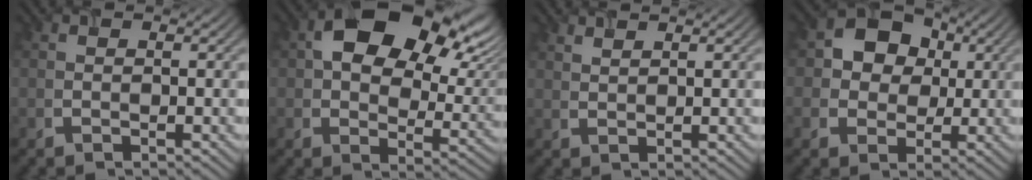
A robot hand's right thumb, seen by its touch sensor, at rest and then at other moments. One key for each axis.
{"total": 15.4, "fx": 6.8, "fy": 9.4, "fz": 10.2, "tx": -0.157, "ty": -0.005, "tz": 0.127}
{"total": 1.7, "fx": 1.5, "fy": 0.4, "fz": 0.8, "tx": -0.009, "ty": -0.001, "tz": 0.031}
{"total": 6.1, "fx": 1.1, "fy": 5.5, "fz": 2.4, "tx": -0.056, "ty": 0.009, "tz": 0.006}